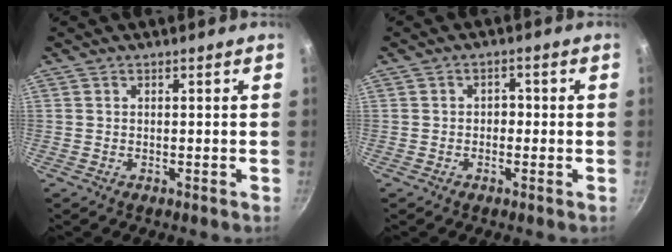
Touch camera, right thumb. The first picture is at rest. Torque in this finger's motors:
{"motor_torque": [-0.66, 0.03, 0.07, 0.48, -0.03]}